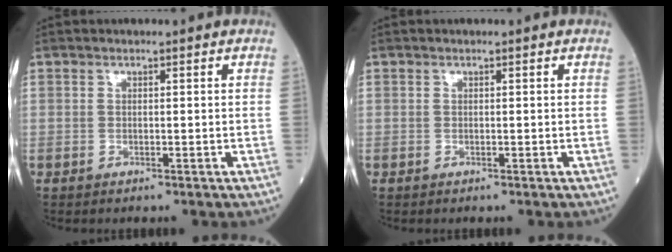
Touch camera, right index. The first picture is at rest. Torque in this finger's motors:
{"motor_torque": [0.00, 0.00, 0.00, 0.00]}